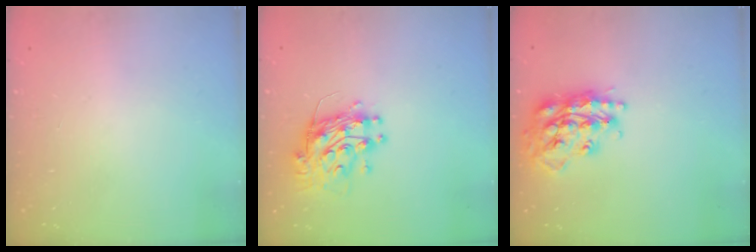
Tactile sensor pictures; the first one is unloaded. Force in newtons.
{"total": 12.9, "press": 12.9, "slide": 1.1}
{"total": 19.5, "press": 19.5, "slide": 1.8}